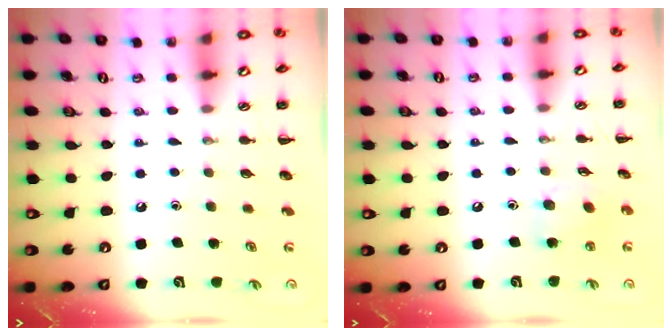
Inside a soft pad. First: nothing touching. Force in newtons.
{"total": 7.7, "press": 7.7, "slide": 0.7}